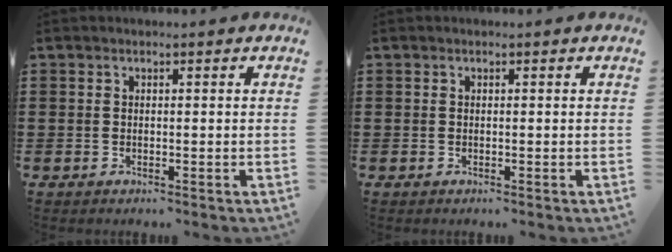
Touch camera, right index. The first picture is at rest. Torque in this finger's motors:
{"motor_torque": [1.19, 0.94, -0.02, 0.00]}